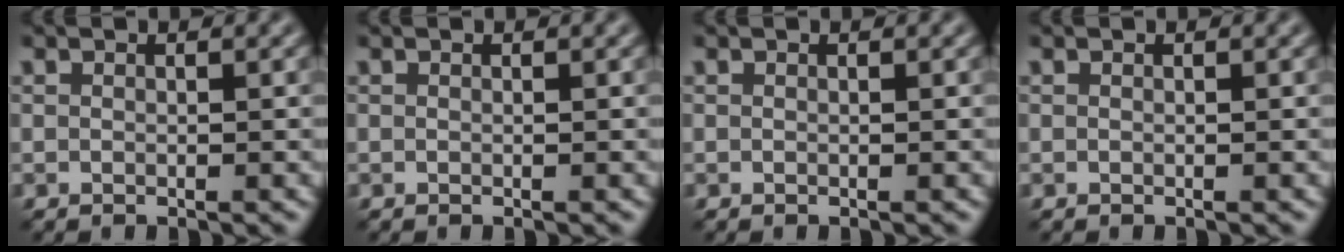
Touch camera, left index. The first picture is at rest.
{"total": 0.0}
{"total": 0.0}
{"total": 0.0}